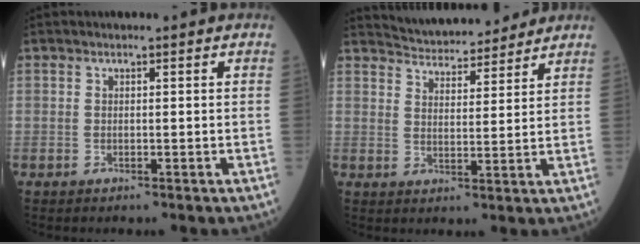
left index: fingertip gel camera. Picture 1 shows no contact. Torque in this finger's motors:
{"motor_torque": [0.09, -0.10, 0.06, 0.03]}